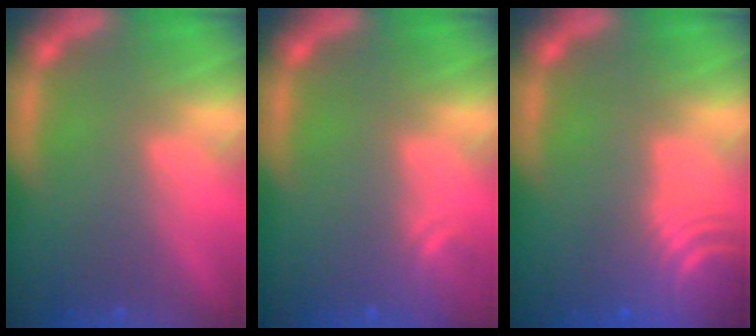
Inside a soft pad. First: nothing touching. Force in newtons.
{"total": 1.9}
{"total": 10.1}